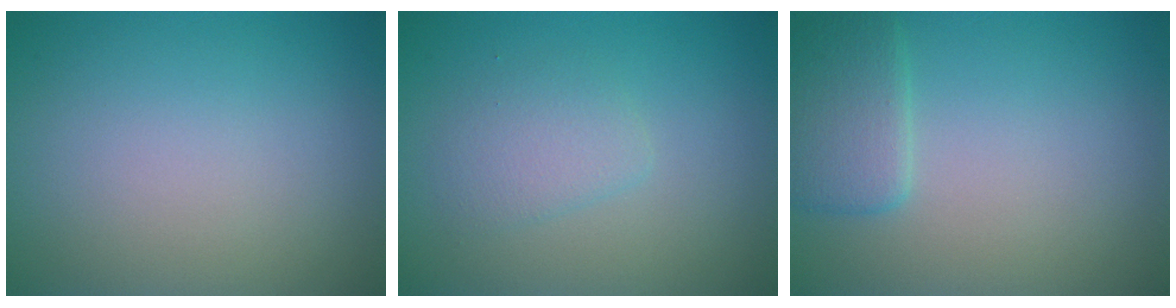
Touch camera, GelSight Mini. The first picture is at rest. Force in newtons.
{"total": 2.1, "press": 2.1, "slide": 0.1}
{"total": 2.9, "press": 2.9, "slide": 0.1}